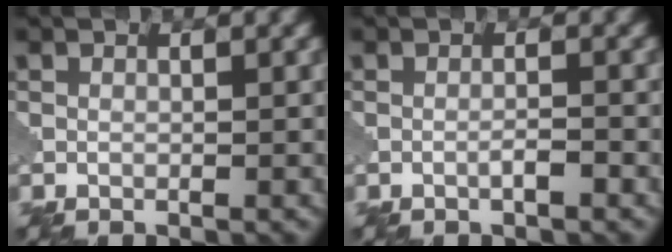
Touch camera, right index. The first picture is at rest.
{"total": 1.2, "force": [-0.6, 0.1, 1.0], "torque": [-0.015, 0.005, -0.014]}